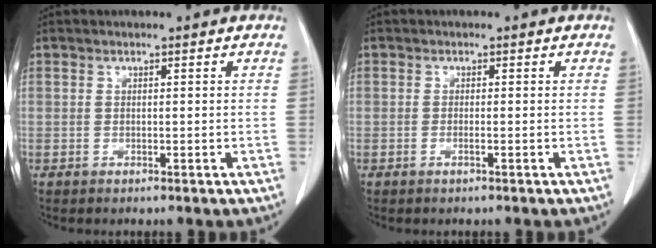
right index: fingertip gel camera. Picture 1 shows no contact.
{"total": 0.7, "force": [-0.3, 0.0, 0.6], "torque": [-0.014, -0.001, -0.005]}